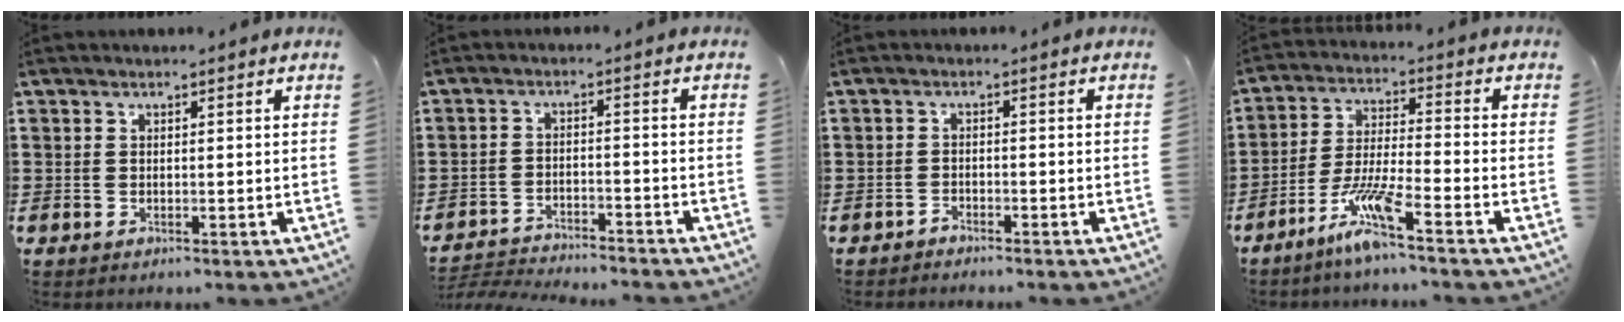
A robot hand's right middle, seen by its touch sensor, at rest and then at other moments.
{"total": 3.5, "force": [-3.5, 0.1, 0.3], "torque": [-0.017, -0.002, -0.076]}
{"total": 1.4, "force": [-1.4, 0.1, 0.1], "torque": [-0.008, -0.001, -0.029]}
{"total": 7.9, "force": [-5.7, 0.4, 5.4], "torque": [-0.123, -0.015, -0.112]}